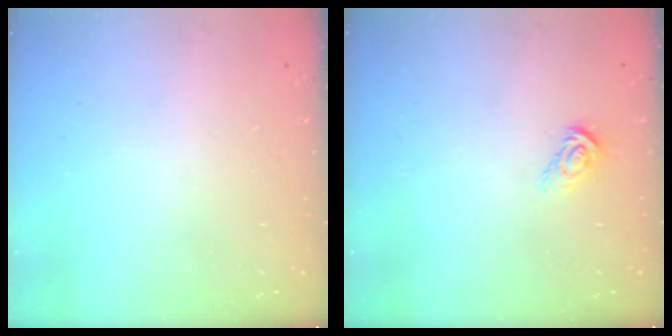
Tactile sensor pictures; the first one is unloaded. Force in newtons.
{"total": 5.7, "press": 5.7, "slide": 0.1}